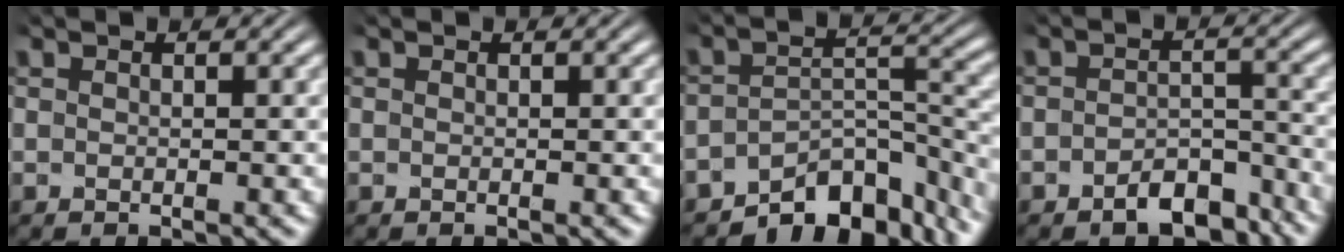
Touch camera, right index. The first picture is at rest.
{"total": 0.0}
{"total": 10.2, "force": [-7.6, 4.2, 5.3], "torque": [-0.063, -0.020, -0.108]}
{"total": 4.8, "force": [-4.1, 1.8, 1.6], "torque": [-0.001, 0.001, -0.068]}